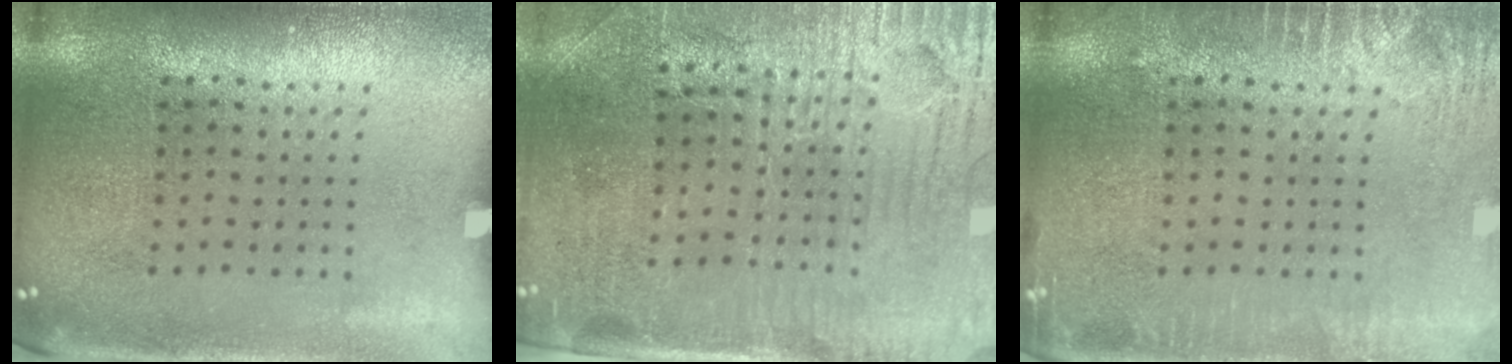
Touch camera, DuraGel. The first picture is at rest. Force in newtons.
{"total": 3.6, "press": 3.2, "slide": 1.5}
{"total": 2.7, "press": 2.7, "slide": 0.4}